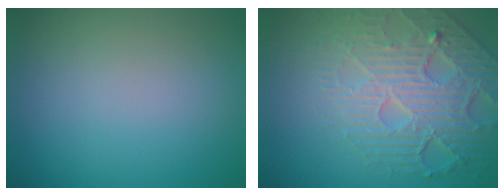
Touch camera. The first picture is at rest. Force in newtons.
{"total": 6.7, "press": 5.3, "slide": 4.1}